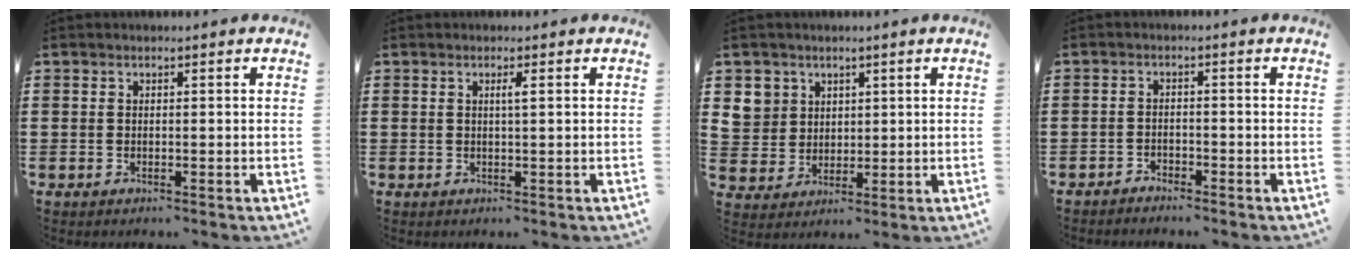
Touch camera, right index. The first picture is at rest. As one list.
[{"total": 1.1, "force": [0.4, -0.1, 1.1], "torque": [-0.020, -0.001, 0.005]}, {"total": 5.5, "force": [2.7, 4.8, 0.6], "torque": [-0.048, 0.010, 0.049]}, {"total": 1.6, "force": [-1.6, 0.2, 0.0], "torque": [-0.008, 0.001, -0.036]}]